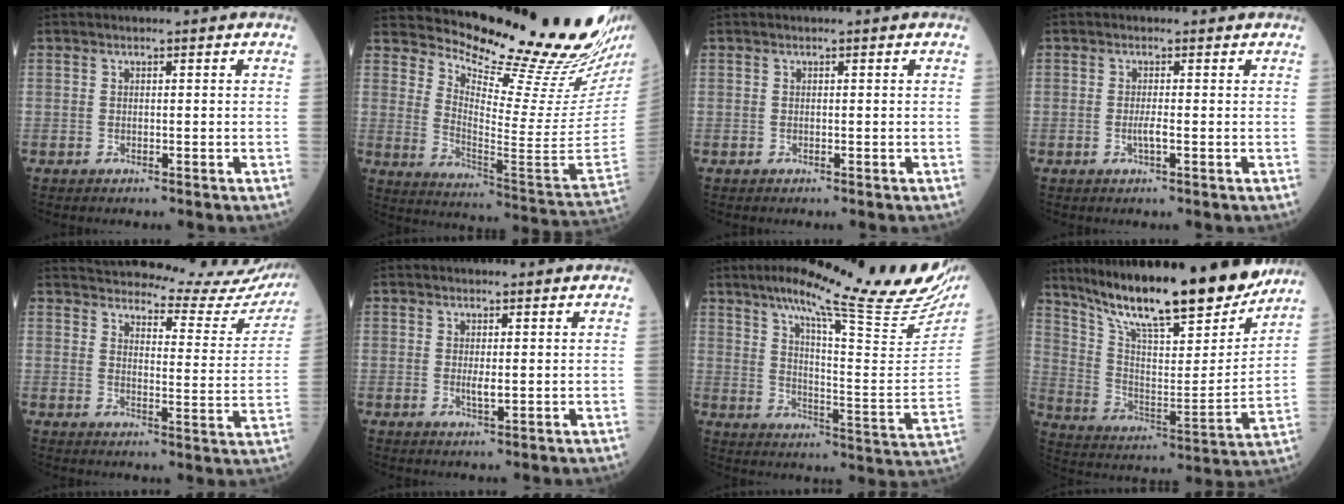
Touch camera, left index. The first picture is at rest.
{"total": 23.1, "force": [21.3, -0.7, 8.9], "torque": [-0.159, -0.140, 0.288]}
{"total": 0.0}
{"total": 1.3, "force": [-0.4, 0.0, 1.3], "torque": [-0.027, -0.004, -0.008]}
{"total": 22.0, "force": [21.4, 2.4, 4.8], "torque": [-0.060, -0.092, 0.242]}
{"total": 1.6, "force": [0.3, 0.5, 1.5], "torque": [-0.032, -0.008, 0.006]}
{"total": 25.9, "force": [20.7, 1.7, 15.4], "torque": [-0.224, -0.047, 0.268]}
{"total": 23.6, "force": [19.8, 3.5, 12.4], "torque": [-0.212, -0.028, 0.308]}